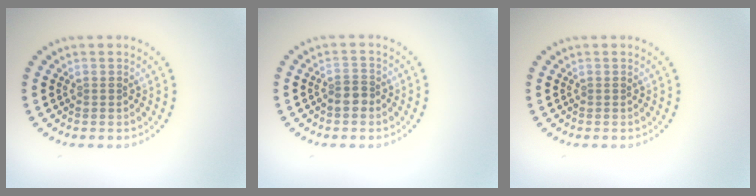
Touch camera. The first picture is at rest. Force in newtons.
{"total": 1.7, "press": 1.5, "slide": 0.8}
{"total": 0.0}